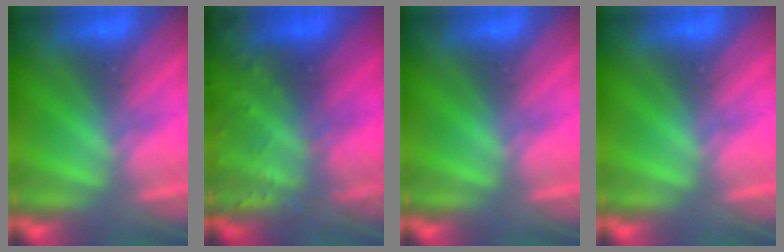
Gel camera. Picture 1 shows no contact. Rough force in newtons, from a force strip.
{"total": 8.6}
{"total": 0.0}
{"total": 0.0}